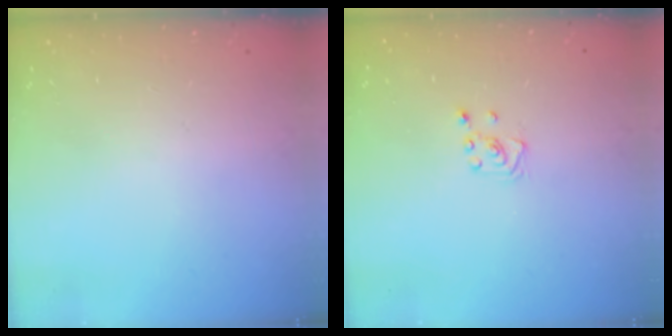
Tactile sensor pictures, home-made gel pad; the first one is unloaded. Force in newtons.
{"total": 3.0, "press": 2.9, "slide": 0.3}